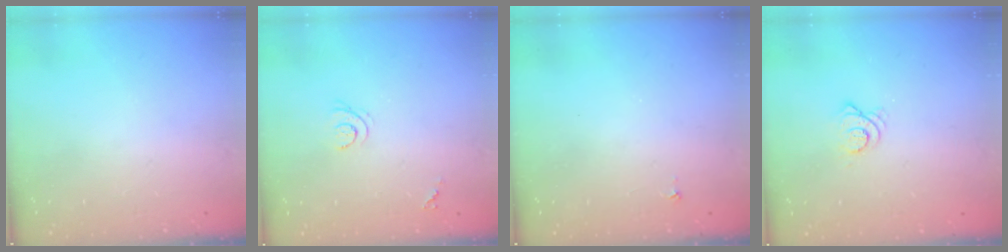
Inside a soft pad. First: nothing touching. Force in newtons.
{"total": 5.3, "press": 5.3, "slide": 0.7}
{"total": 2.9, "press": 2.9, "slide": 0.4}
{"total": 3.7, "press": 3.7, "slide": 0.0}